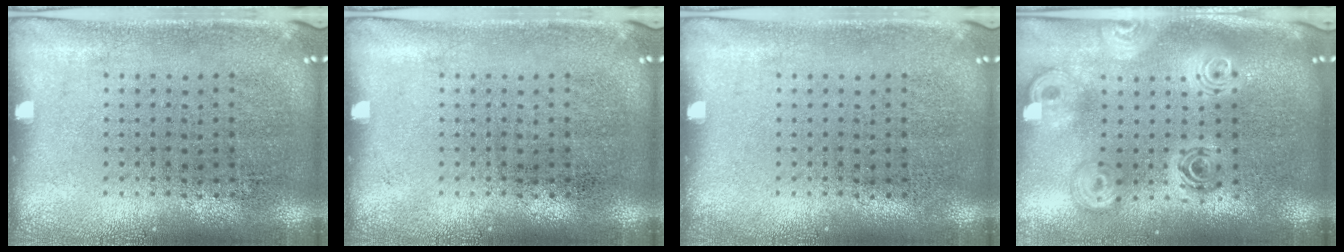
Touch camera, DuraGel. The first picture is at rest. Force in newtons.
{"total": 0.0}
{"total": 0.0}
{"total": 2.4, "press": 1.9, "slide": 1.5}